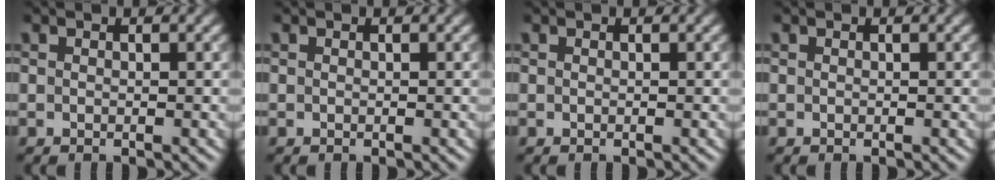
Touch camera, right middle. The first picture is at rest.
{"total": 0.0}
{"total": 0.0}
{"total": 0.0}